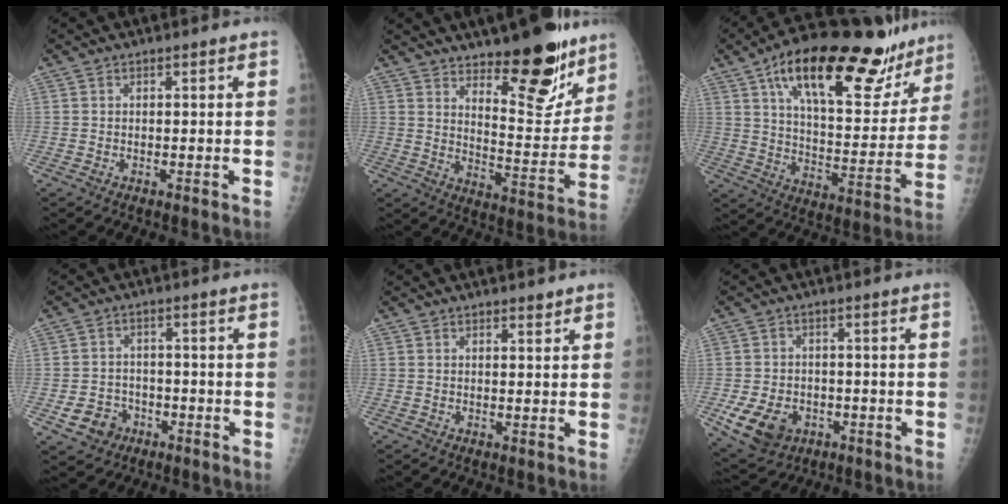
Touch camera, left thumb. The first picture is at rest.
{"total": 16.7, "force": [11.4, 5.8, 10.7], "torque": [-0.094, -0.091, 0.176]}
{"total": 28.3, "force": [18.1, 11.2, 18.7], "torque": [-0.237, -0.039, 0.275]}
{"total": 5.7, "force": [-2.6, 4.8, 1.7], "torque": [-0.010, 0.018, -0.036]}
{"total": 1.3, "force": [1.0, 0.4, 0.6], "torque": [-0.004, -0.007, 0.015]}
{"total": 9.9, "force": [-3.7, 7.4, 5.5], "torque": [-0.097, 0.010, -0.049]}